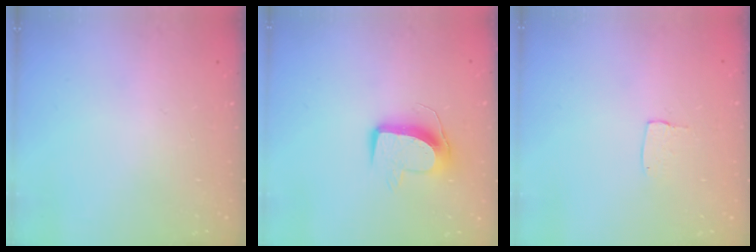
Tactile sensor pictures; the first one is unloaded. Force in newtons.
{"total": 10.3, "press": 10.3, "slide": 0.7}
{"total": 3.5, "press": 3.5, "slide": 0.1}